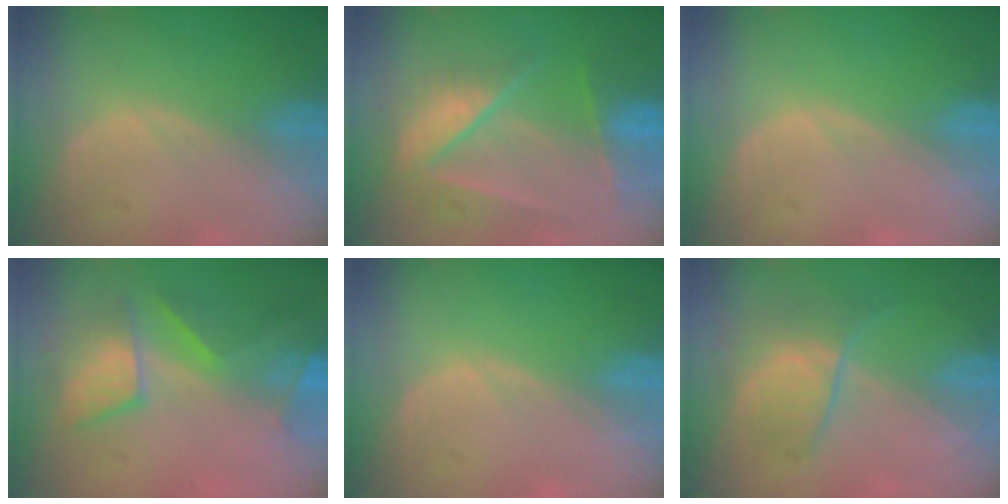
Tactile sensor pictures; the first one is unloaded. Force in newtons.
{"total": 9.7, "press": 8.3, "slide": 5.1}
{"total": 0.0}
{"total": 8.8, "press": 8.2, "slide": 3.2}
{"total": 0.0}
{"total": 6.6, "press": 6.2, "slide": 2.3}